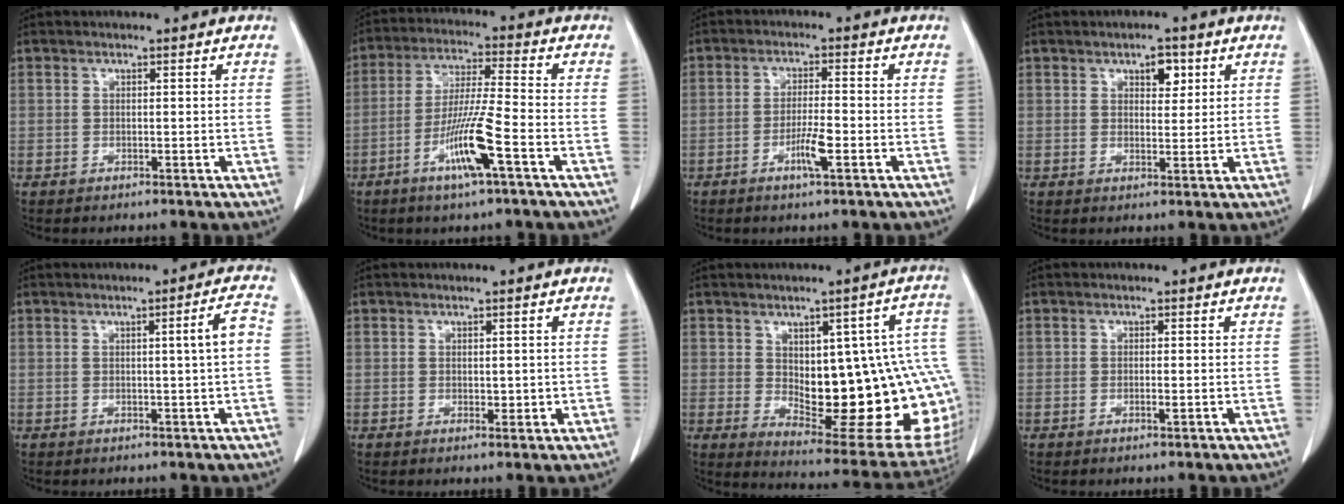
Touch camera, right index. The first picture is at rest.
{"total": 10.0, "force": [-4.3, -0.2, 9.0], "torque": [-0.174, -0.010, -0.081]}
{"total": 4.2, "force": [-1.7, 0.2, 3.8], "torque": [-0.071, -0.004, -0.031]}
{"total": 3.5, "force": [1.7, 1.7, 2.5], "torque": [-0.036, 0.000, 0.025]}
{"total": 3.7, "force": [0.2, -0.6, 3.6], "torque": [-0.056, 0.000, 0.003]}
{"total": 1.4, "force": [0.2, 1.0, 1.0], "torque": [-0.010, -0.001, 0.010]}
{"total": 23.2, "force": [-1.1, 7.1, 22.0], "torque": [-0.217, 0.014, 0.016]}
{"total": 0.7, "force": [-0.1, 0.2, 0.7], "torque": [-0.010, -0.001, 0.002]}